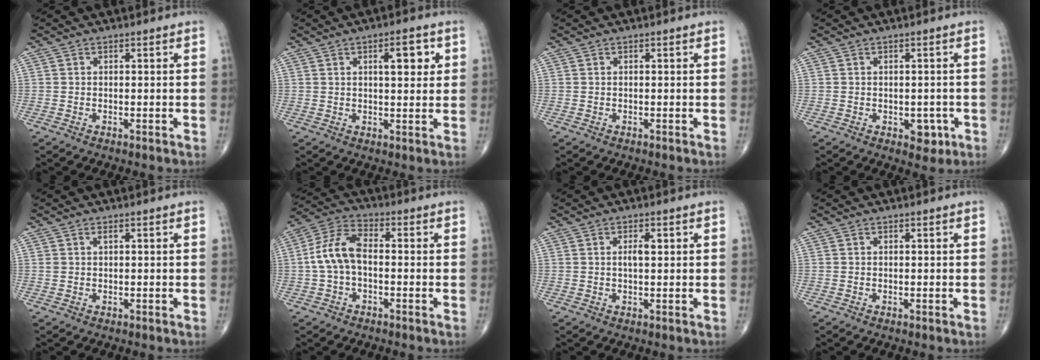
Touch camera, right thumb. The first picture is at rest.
{"total": 5.9, "force": [2.1, 2.1, 5.1], "torque": [-0.061, -0.008, 0.030]}
{"total": 0.0}
{"total": 3.5, "force": [-1.2, 2.3, 2.3], "torque": [-0.003, 0.004, -0.010]}
{"total": 0.7, "force": [0.4, 0.2, 0.5], "torque": [-0.010, 0.005, 0.009]}
{"total": 8.7, "force": [-0.6, 4.9, 7.1], "torque": [-0.145, 0.029, -0.021]}
{"total": 2.3, "force": [0.7, 0.8, 2.1], "torque": [-0.035, -0.001, 0.011]}
{"total": 0.0}